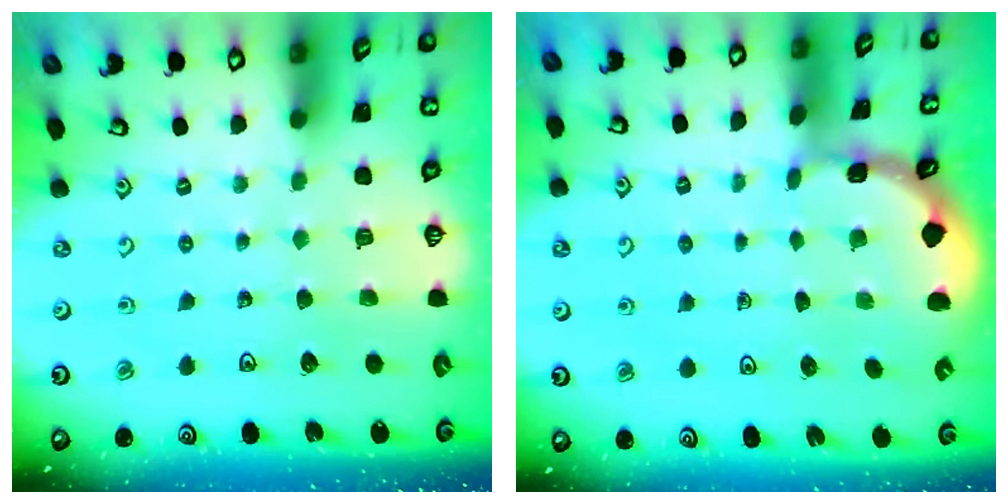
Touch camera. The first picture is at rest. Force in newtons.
{"total": 1.2, "press": 1.2, "slide": 0.2}